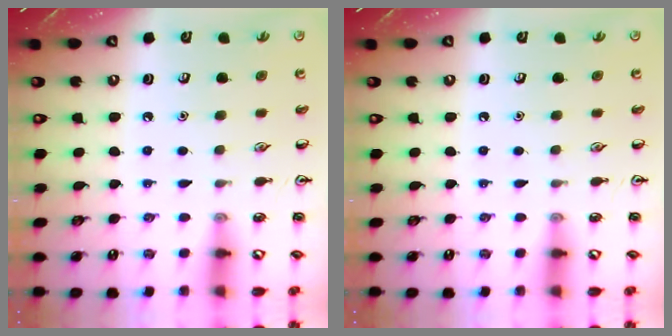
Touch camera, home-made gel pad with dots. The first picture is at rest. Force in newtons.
{"total": 0.0}